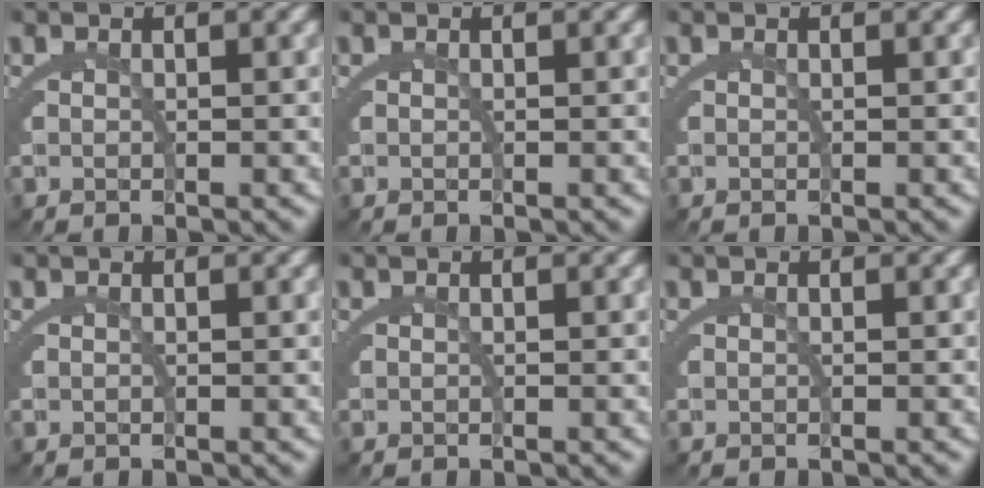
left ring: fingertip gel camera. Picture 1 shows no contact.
{"total": 0.0}
{"total": 0.0}
{"total": 0.0}
{"total": 0.0}
{"total": 0.0}